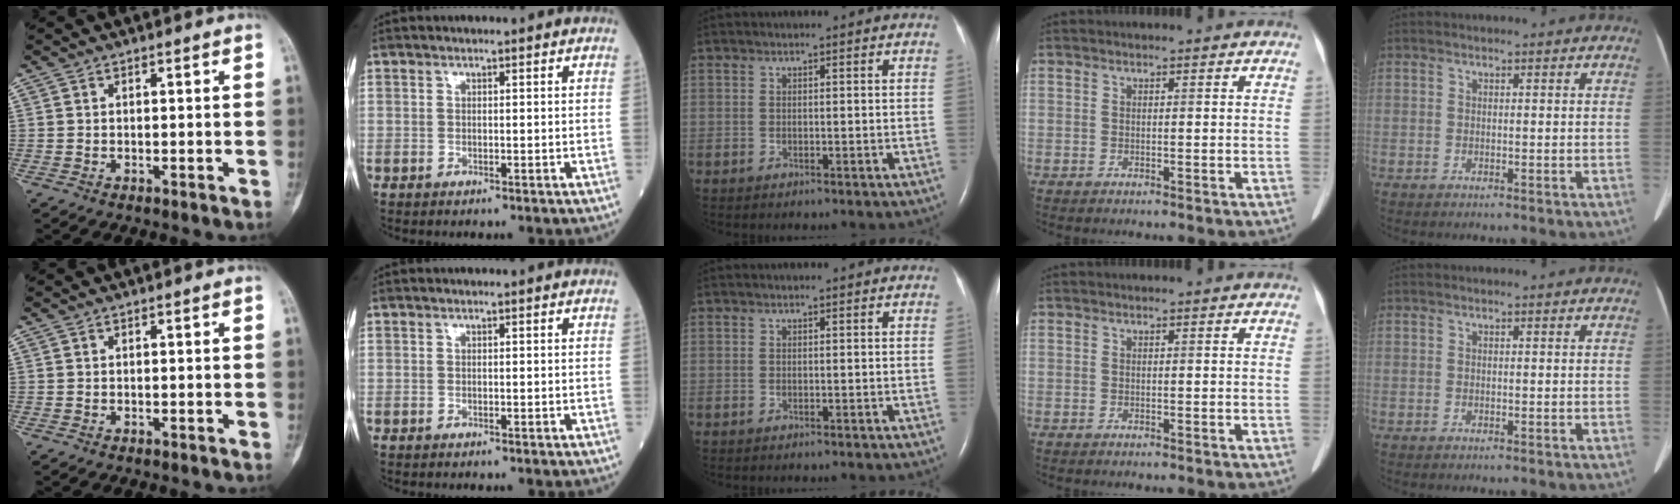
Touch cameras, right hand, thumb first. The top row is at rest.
{}